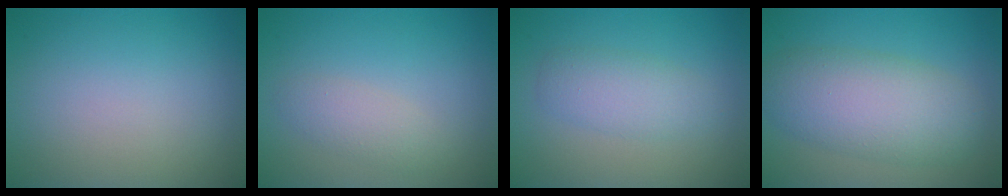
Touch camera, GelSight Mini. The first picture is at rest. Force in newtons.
{"total": 1.9, "press": 1.9, "slide": 0.0}
{"total": 2.9, "press": 2.9, "slide": 0.1}
{"total": 6.9, "press": 6.9, "slide": 0.2}